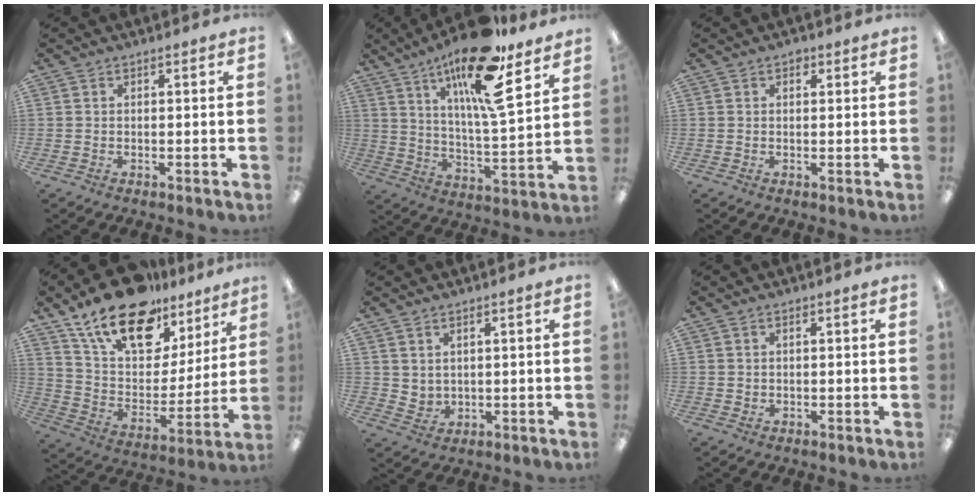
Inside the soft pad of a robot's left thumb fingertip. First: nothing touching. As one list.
[{"total": 19.3, "force": [13.1, 4.3, 13.5], "torque": [-0.224, -0.074, 0.209]}, {"total": 1.3, "force": [0.7, 0.9, 0.7], "torque": [0.001, -0.003, 0.009]}, {"total": 20.0, "force": [13.8, 10.2, 10.3], "torque": [-0.188, -0.082, 0.249]}, {"total": 3.0, "force": [2.5, 1.6, 0.4], "torque": [-0.014, -0.015, 0.047]}, {"total": 0.7, "force": [0.3, 0.6, 0.0], "torque": [-0.002, 0.004, 0.006]}]